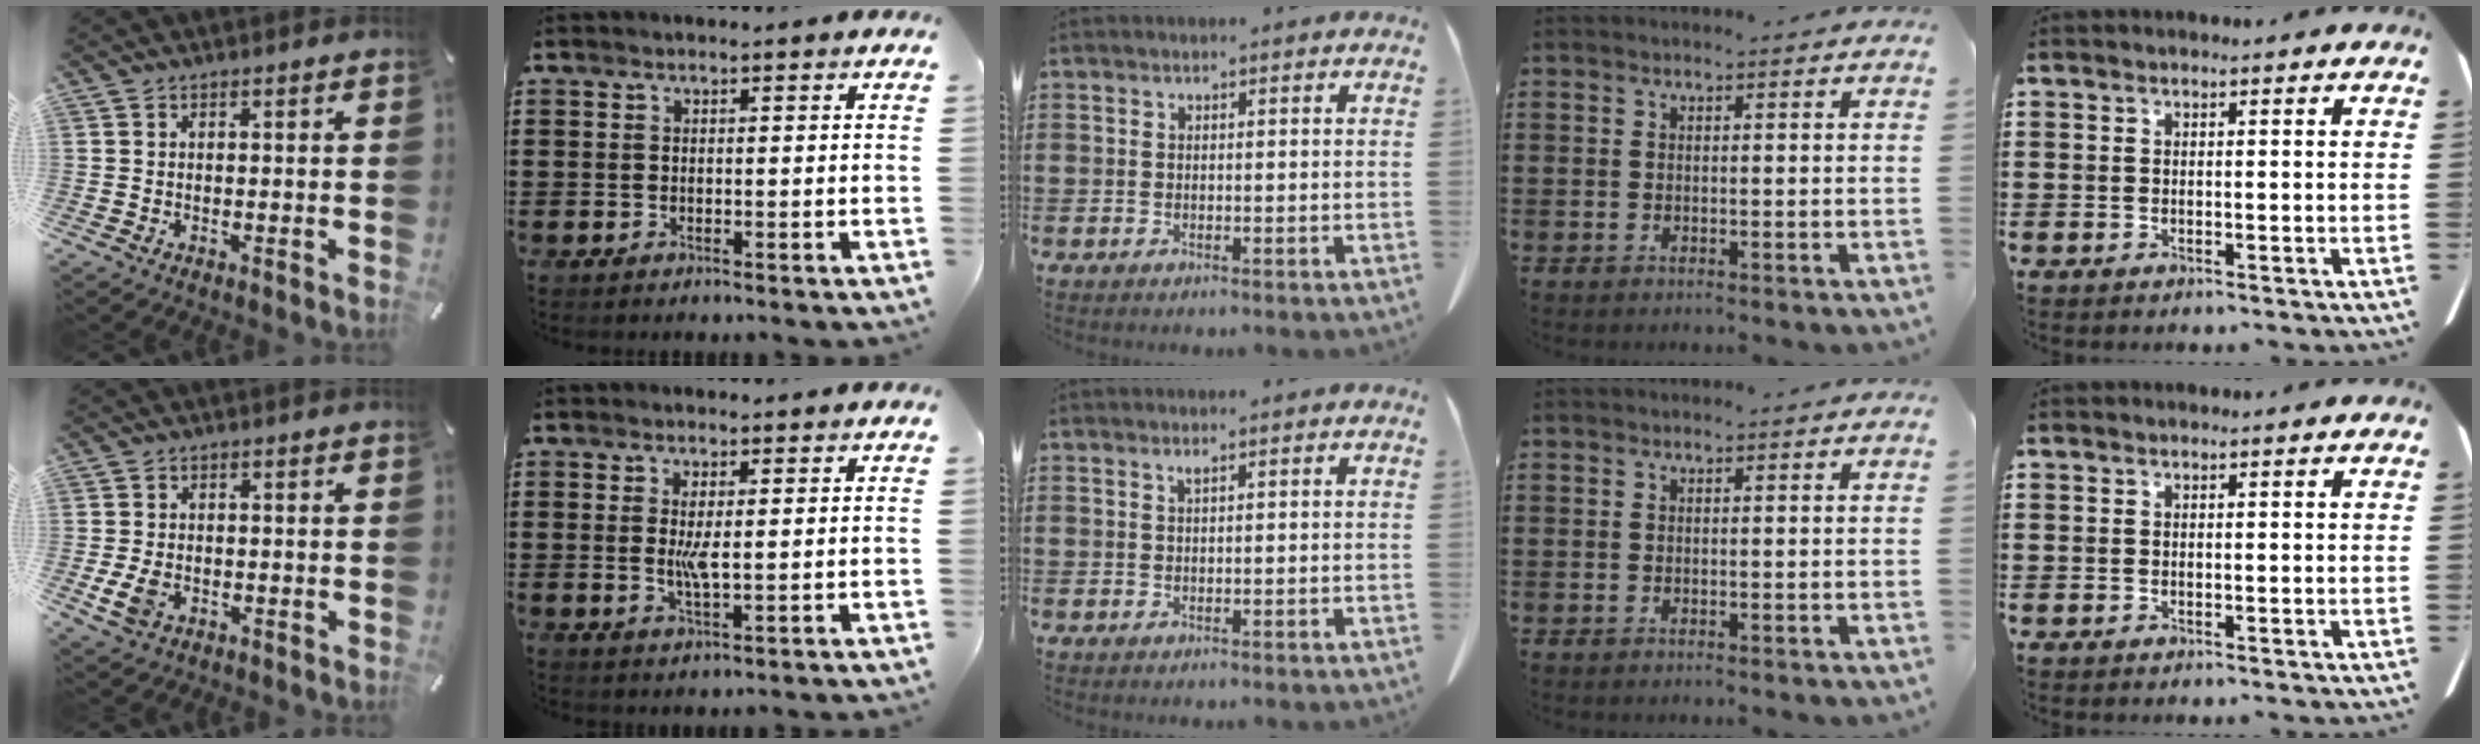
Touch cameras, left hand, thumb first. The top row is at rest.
{"thumb": {"total": 4.5, "force": [-1.3, 3.2, 2.9], "torque": [-0.075, -0.002, -0.027]}, "index": {"total": 3.7, "force": [0.6, 1.0, 3.5], "torque": [-0.069, 0.001, 0.009]}, "middle": {"total": 0.7, "force": [0.4, 0.0, 0.5], "torque": [-0.012, -0.001, 0.009]}}